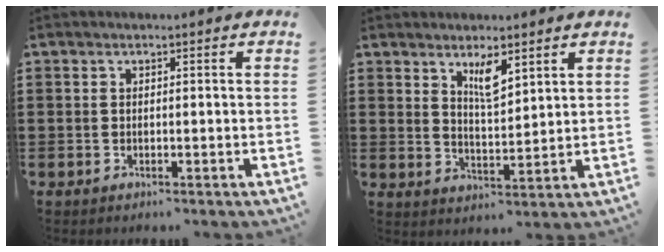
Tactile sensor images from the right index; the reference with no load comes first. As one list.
[{"total": 4.6, "force": [2.9, 1.3, 3.3], "torque": [-0.064, 0.001, 0.050]}]